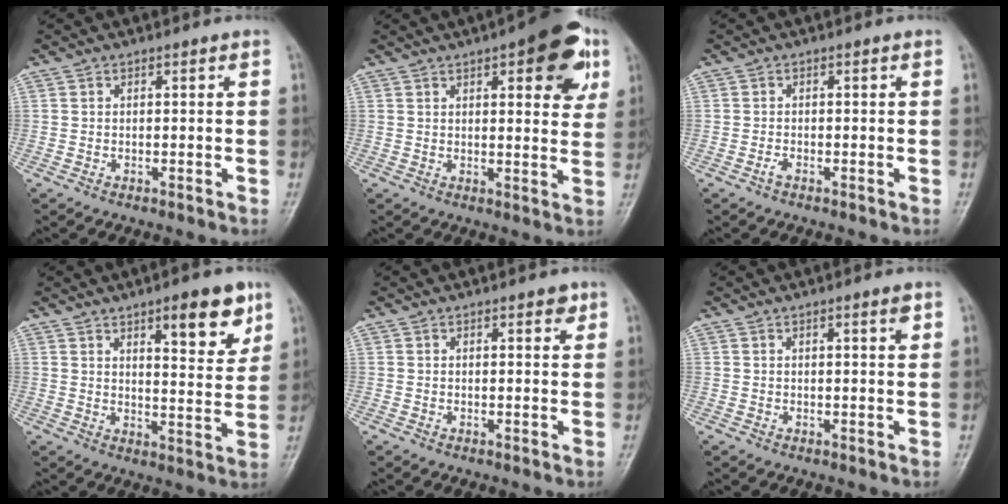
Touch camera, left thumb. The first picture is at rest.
{"total": 13.4, "force": [6.1, 4.8, 10.9], "torque": [-0.100, -0.012, 0.069]}
{"total": 1.1, "force": [-0.5, 0.2, 0.9], "torque": [-0.016, 0.007, -0.008]}
{"total": 10.9, "force": [6.2, 3.2, 8.3], "torque": [-0.093, -0.037, 0.090]}
{"total": 2.2, "force": [1.3, 0.8, 1.6], "torque": [-0.015, -0.005, 0.015]}
{"total": 2.2, "force": [1.2, 0.3, 1.8], "torque": [-0.025, -0.005, 0.017]}